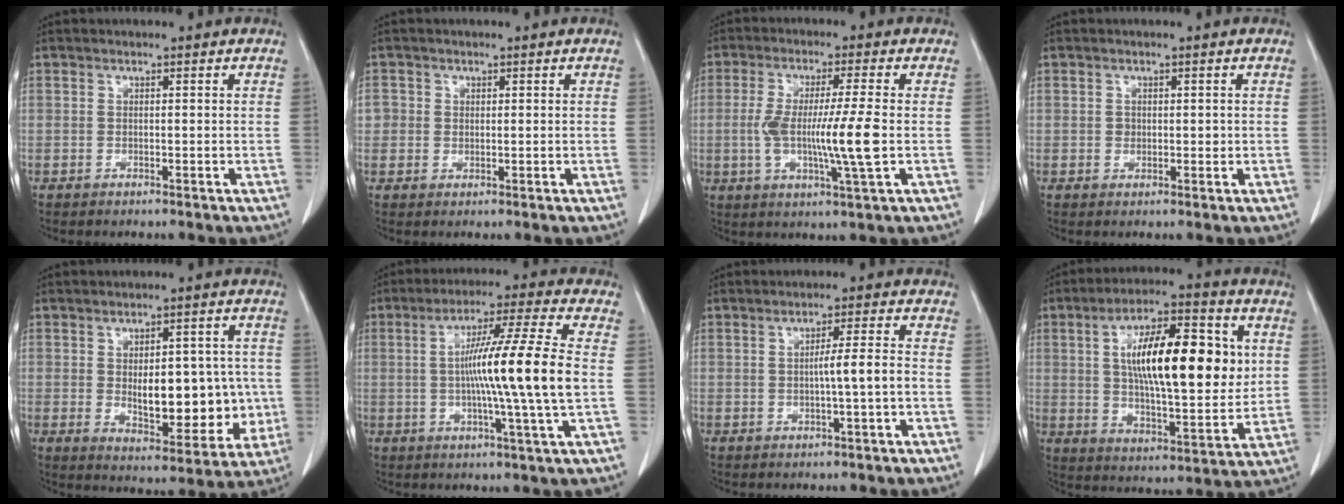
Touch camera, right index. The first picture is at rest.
{"total": 3.0, "force": [0.3, 2.9, 0.8], "torque": [-0.013, 0.006, 0.006]}
{"total": 10.7, "force": [-1.2, 0.1, 10.7], "torque": [-0.205, -0.006, -0.023]}
{"total": 1.8, "force": [0.0, 1.4, 1.1], "torque": [-0.019, 0.001, 0.002]}
{"total": 13.3, "force": [-0.8, 6.4, 11.6], "torque": [-0.156, 0.011, 0.005]}
{"total": 14.4, "force": [-0.4, -1.8, 14.3], "torque": [-0.244, -0.004, -0.013]}
{"total": 4.5, "force": [-0.7, -0.3, 4.4], "torque": [-0.074, 0.005, -0.010]}
{"total": 19.2, "force": [3.7, 5.8, 18.0], "torque": [-0.302, 0.018, 0.059]}